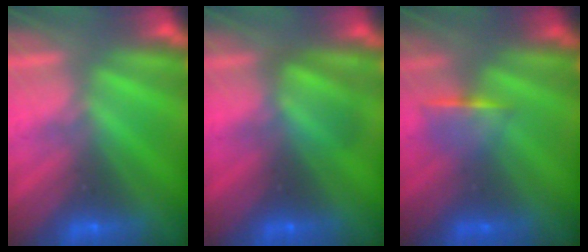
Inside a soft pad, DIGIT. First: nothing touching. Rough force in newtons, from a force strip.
{"total": 2.4}
{"total": 1.2}